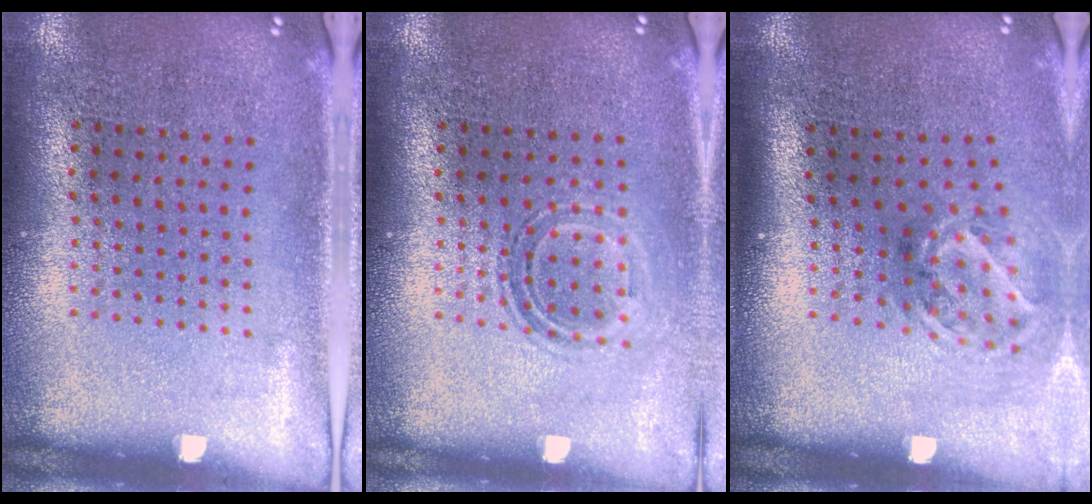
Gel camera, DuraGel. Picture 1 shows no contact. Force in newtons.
{"total": 1.3, "press": 1.1, "slide": 0.7}
{"total": 2.0, "press": 1.3, "slide": 1.5}